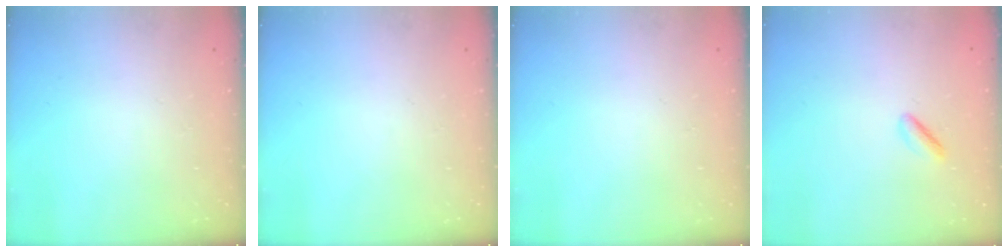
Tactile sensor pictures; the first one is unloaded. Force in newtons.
{"total": 0.0}
{"total": 0.0}
{"total": 1.1, "press": 0.8, "slide": 0.8}